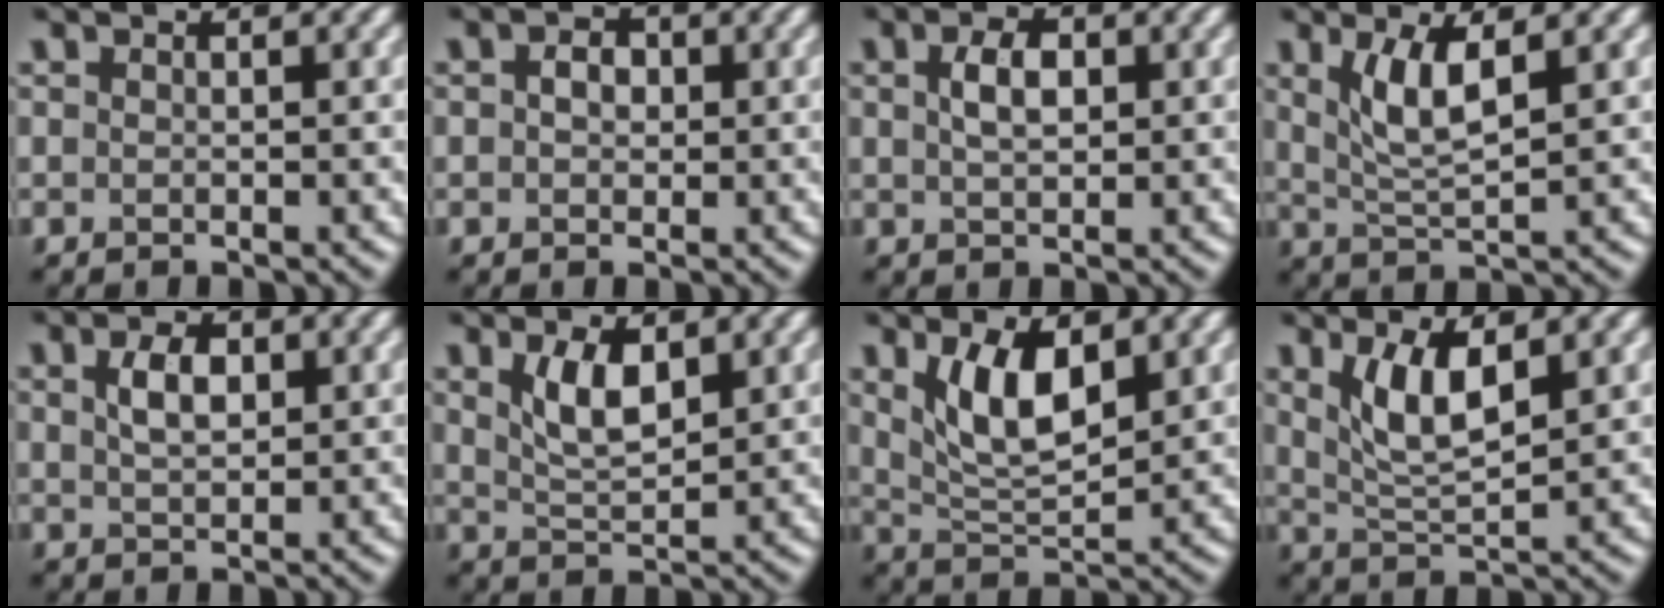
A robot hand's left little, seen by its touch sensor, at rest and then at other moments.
{"total": 2.2, "force": [0.4, 1.7, 1.4], "torque": [-0.022, 0.007, -0.003]}
{"total": 2.8, "force": [0.7, 1.6, 2.2], "torque": [-0.047, 0.003, 0.012]}
{"total": 4.1, "force": [1.5, 1.2, 3.6], "torque": [-0.079, -0.005, 0.032]}
{"total": 2.9, "force": [0.8, 1.6, 2.2], "torque": [-0.048, 0.003, 0.017]}
{"total": 3.6, "force": [1.6, 1.5, 2.9], "torque": [-0.061, -0.003, 0.035]}
{"total": 5.4, "force": [2.1, 2.3, 4.4], "torque": [-0.094, -0.006, 0.042]}
{"total": 4.4, "force": [1.7, 1.5, 3.8], "torque": [-0.084, -0.006, 0.036]}